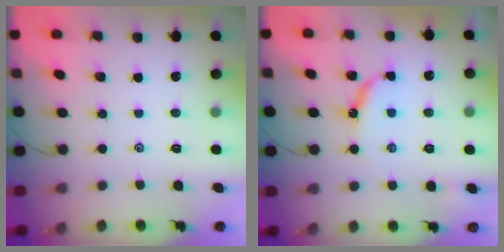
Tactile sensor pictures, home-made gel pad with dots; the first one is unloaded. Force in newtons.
{"total": 7.4, "press": 7.4, "slide": 0.8}